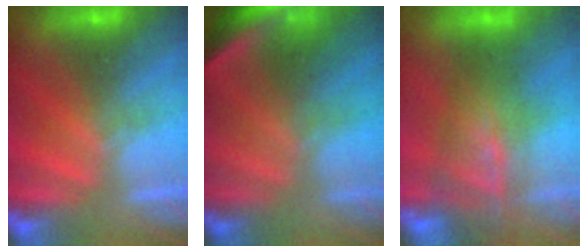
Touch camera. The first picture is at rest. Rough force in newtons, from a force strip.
{"total": 3.7}
{"total": 8.9}